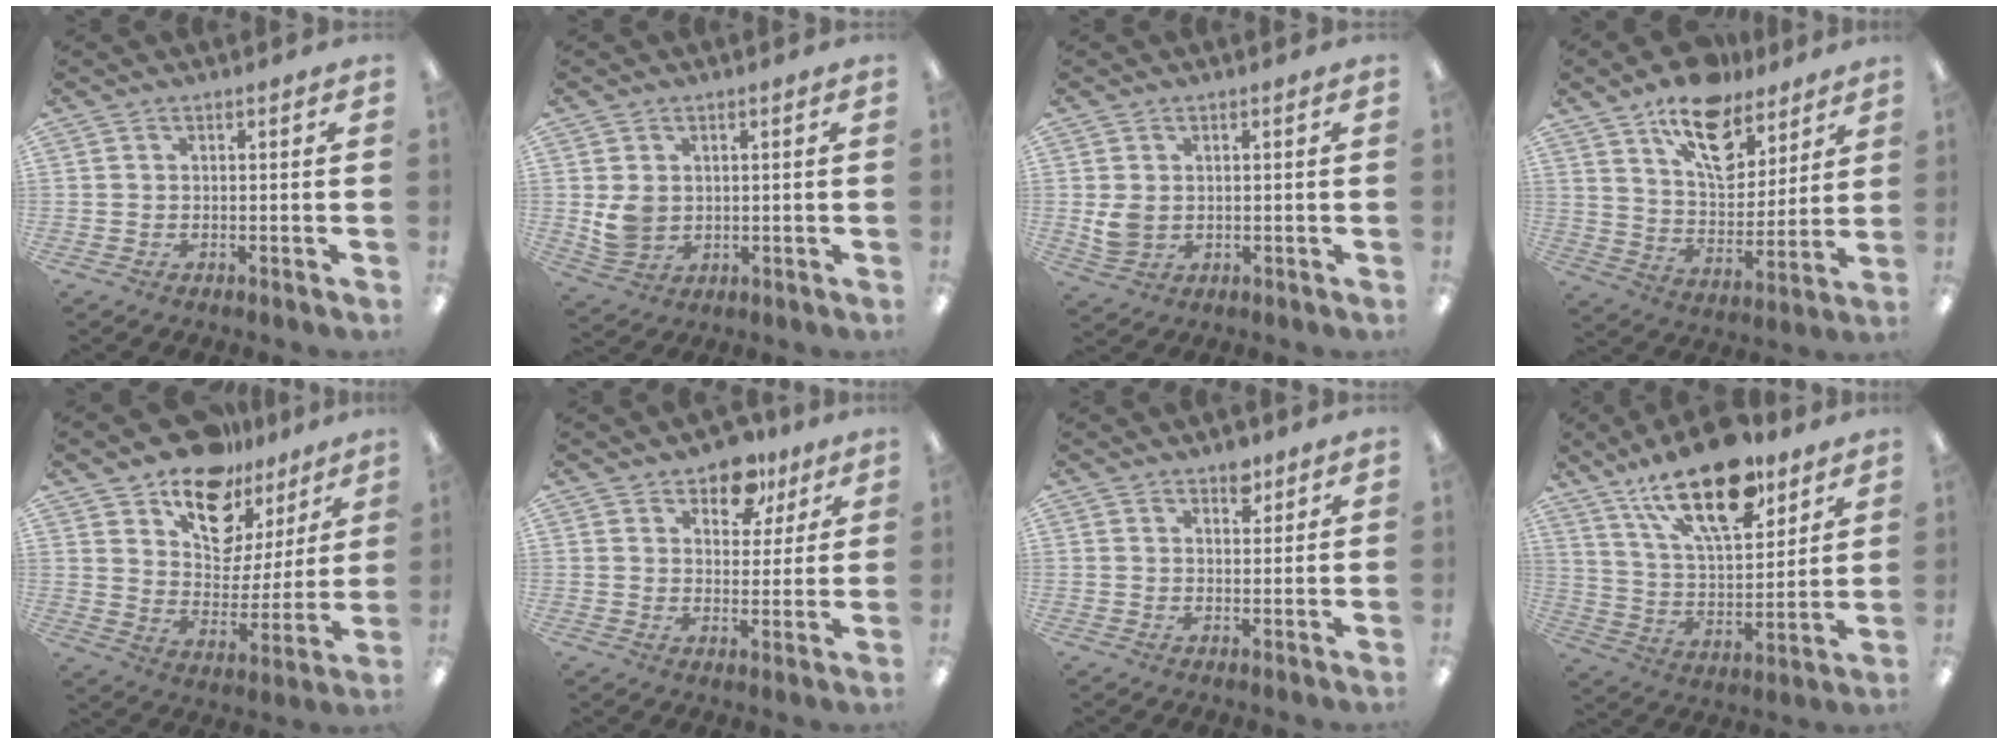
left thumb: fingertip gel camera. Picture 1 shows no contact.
{"total": 5.1, "force": [1.3, 4.3, 2.4], "torque": [-0.033, 0.003, 0.027]}
{"total": 4.3, "force": [0.7, 3.3, 2.7], "torque": [-0.057, -0.004, 0.011]}
{"total": 16.9, "force": [11.2, 9.3, 8.6], "torque": [-0.123, -0.063, 0.195]}
{"total": 15.4, "force": [11.8, 8.5, 5.2], "torque": [-0.096, -0.083, 0.215]}
{"total": 10.0, "force": [7.1, 5.8, 4.1], "torque": [-0.049, -0.036, 0.126]}
{"total": 4.1, "force": [3.1, 2.2, 1.7], "torque": [0.001, -0.019, 0.048]}
{"total": 22.2, "force": [14.4, 9.4, 14.1], "torque": [-0.230, -0.072, 0.246]}